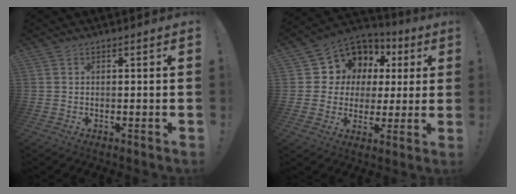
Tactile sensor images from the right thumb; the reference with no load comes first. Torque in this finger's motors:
{"motor_torque": [-0.25, 0.41, 0.04, -0.03, 0.17]}